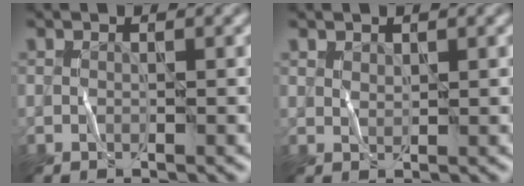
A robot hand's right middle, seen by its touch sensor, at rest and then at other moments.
{"total": 0.7, "force": [0.3, -0.3, -0.5], "torque": [-0.007, 0.000, 0.021]}